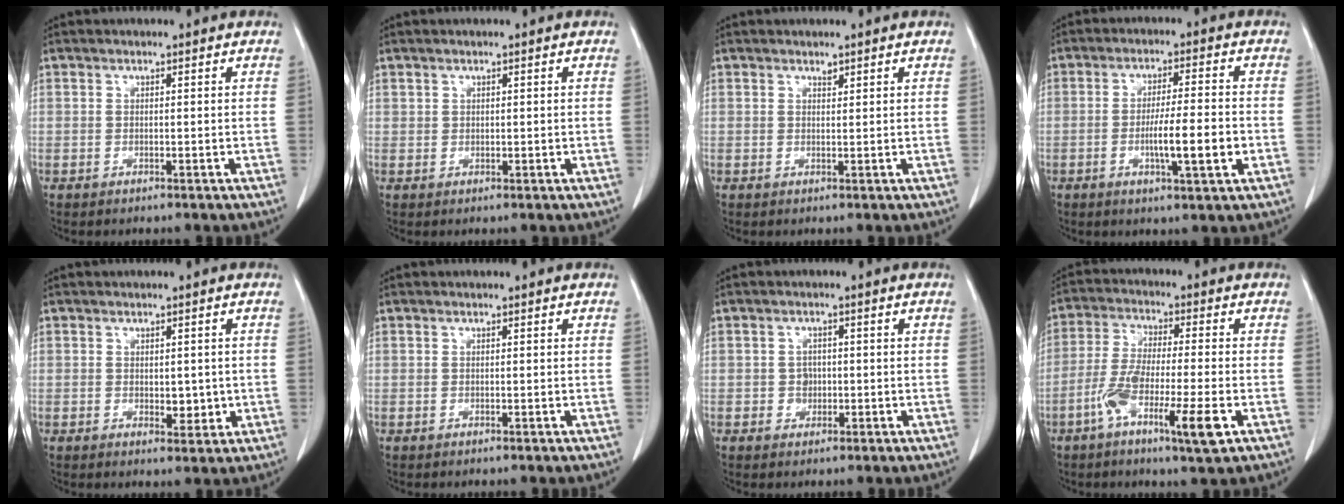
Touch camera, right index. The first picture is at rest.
{"total": 0.8, "force": [0.5, 0.6, 0.2], "torque": [0.006, -0.003, 0.008]}
{"total": 0.6, "force": [0.6, 0.2, 0.2], "torque": [-0.007, -0.006, 0.009]}
{"total": 8.0, "force": [-2.0, 0.5, 7.7], "torque": [-0.127, -0.004, -0.033]}
{"total": 3.1, "force": [-0.1, 1.9, 2.5], "torque": [-0.027, -0.005, 0.006]}
{"total": 0.0}
{"total": 2.1, "force": [-0.2, 2.0, 0.8], "torque": [-0.008, 0.005, -0.001]}
{"total": 10.7, "force": [-4.5, 0.8, 9.6], "torque": [-0.179, -0.013, -0.083]}